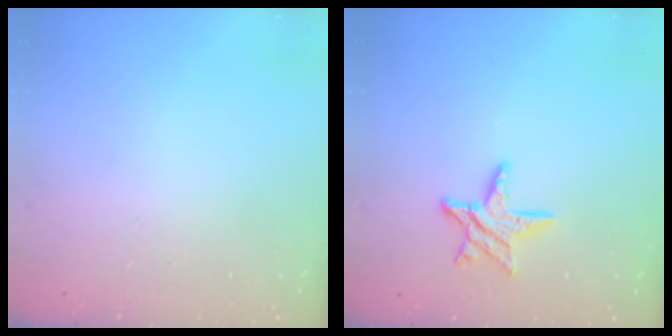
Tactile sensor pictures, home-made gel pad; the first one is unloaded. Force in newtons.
{"total": 7.9, "press": 7.9, "slide": 0.4}